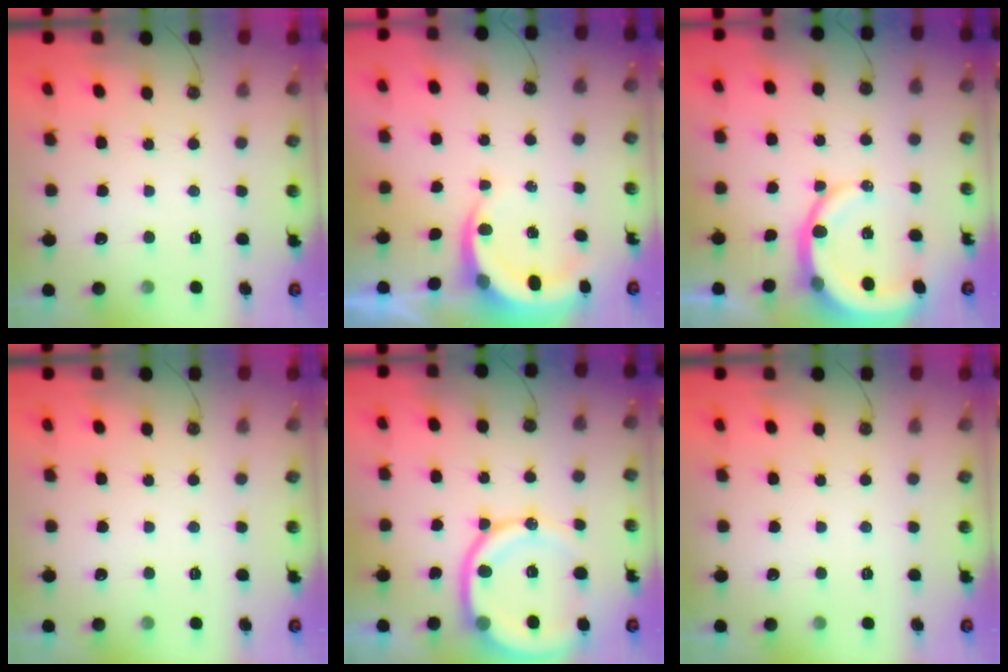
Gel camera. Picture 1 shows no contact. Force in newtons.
{"total": 5.9, "press": 5.8, "slide": 1.0}
{"total": 10.1, "press": 10.0, "slide": 1.3}
{"total": 0.0}
{"total": 16.0, "press": 15.9, "slide": 1.9}
{"total": 0.0}